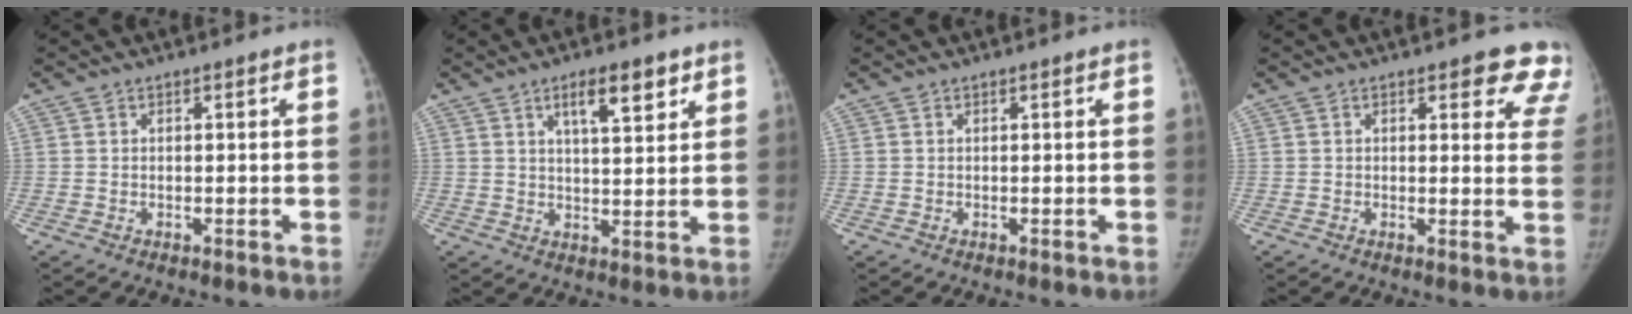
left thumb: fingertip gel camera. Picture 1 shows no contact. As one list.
[{"total": 7.9, "force": [4.5, 2.6, 5.9], "torque": [-0.076, -0.024, 0.070]}, {"total": 0.0}, {"total": 8.7, "force": [6.8, 3.8, 3.9], "torque": [0.008, -0.030, 0.054]}]